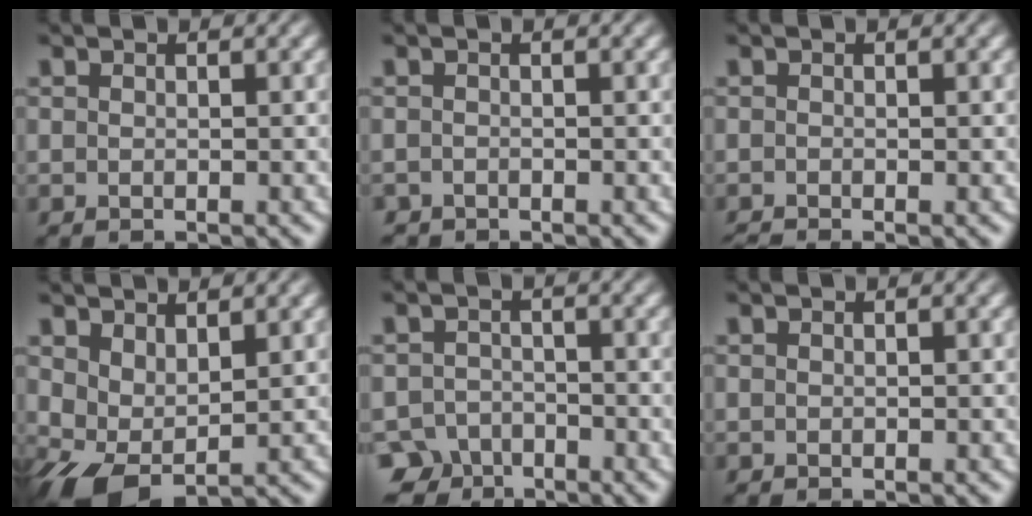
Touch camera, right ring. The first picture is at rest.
{"total": 1.1, "force": [-1.0, 0.5, -0.4], "torque": [0.002, -0.016, -0.011]}
{"total": 1.2, "force": [-1.1, 0.4, 0.2], "torque": [-0.005, -0.014, -0.014]}
{"total": 5.0, "force": [-1.3, 3.9, 2.9], "torque": [-0.079, -0.036, -0.008]}
{"total": 5.2, "force": [-3.8, 3.5, 0.9], "torque": [-0.003, -0.028, -0.059]}
{"total": 0.0}